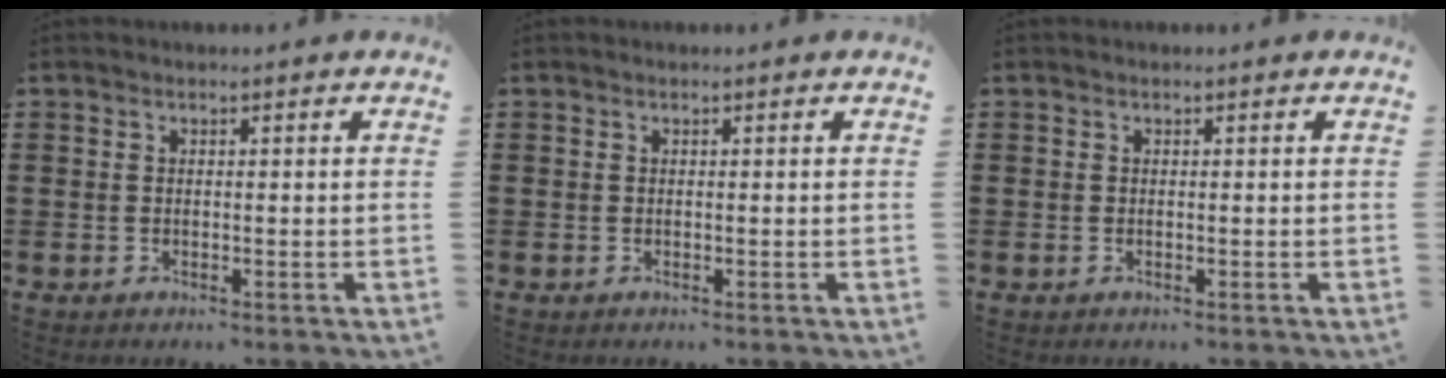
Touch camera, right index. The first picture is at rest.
{"total": 0.0}
{"total": 0.0}